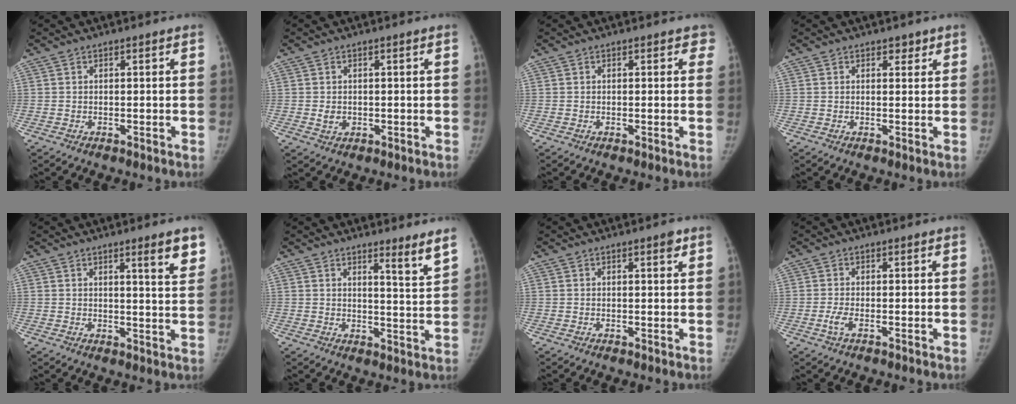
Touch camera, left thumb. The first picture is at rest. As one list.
[{"total": 1.9, "force": [-0.1, 1.5, 1.0], "torque": [-0.009, 0.000, 0.002]}, {"total": 1.6, "force": [1.0, 1.1, 0.6], "torque": [0.019, -0.002, -0.001]}, {"total": 1.7, "force": [1.2, 1.0, 0.6], "torque": [0.007, -0.006, 0.013]}, {"total": 6.2, "force": [3.9, 0.6, 4.8], "torque": [-0.057, -0.025, 0.051]}, {"total": 5.0, "force": [3.8, -0.1, 3.3], "torque": [-0.041, -0.040, 0.053]}, {"total": 1.4, "force": [0.8, 0.4, 1.0], "torque": [-0.011, -0.002, 0.009]}, {"total": 2.0, "force": [-0.9, 0.6, 1.7], "torque": [-0.043, 0.000, -0.021]}]